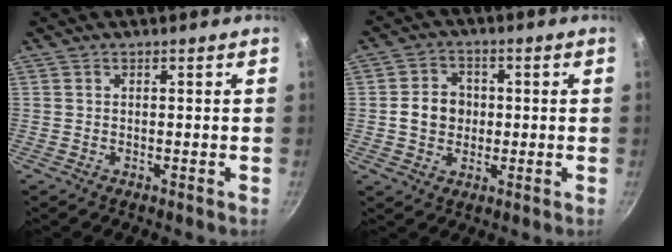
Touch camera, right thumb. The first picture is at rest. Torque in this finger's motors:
{"motor_torque": [0.78, 1.25, 0.68, -0.58, 0.20]}